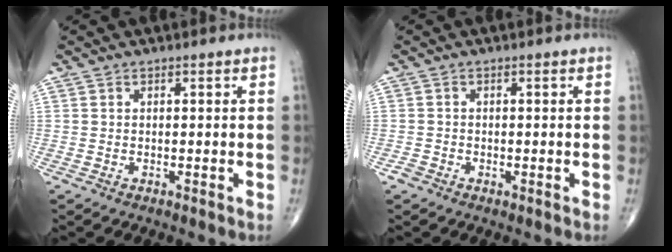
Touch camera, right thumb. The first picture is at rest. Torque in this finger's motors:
{"motor_torque": [0.92, 0.62, -0.24, -0.31, -0.01]}